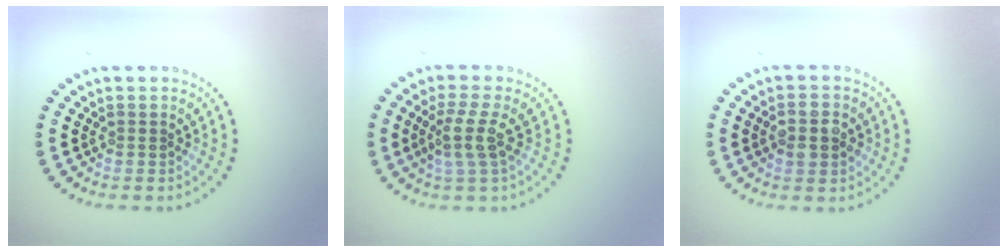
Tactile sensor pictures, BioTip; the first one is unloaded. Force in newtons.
{"total": 3.0, "press": 2.3, "slide": 1.8}
{"total": 2.8, "press": 2.8, "slide": 0.3}